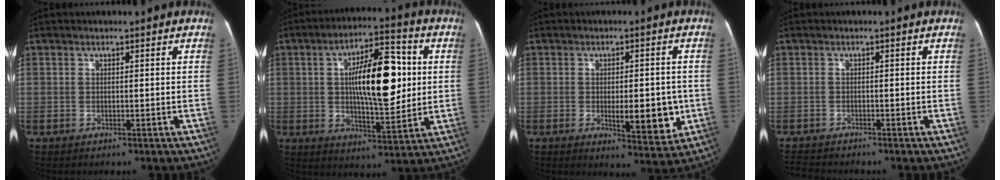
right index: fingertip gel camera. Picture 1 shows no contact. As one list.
[{"total": 15.4, "force": [2.1, 4.9, 14.4], "torque": [-0.228, 0.021, 0.034]}, {"total": 8.1, "force": [-1.4, 2.6, 7.5], "torque": [-0.098, -0.010, -0.012]}, {"total": 3.0, "force": [-2.9, 0.1, 0.3], "torque": [-0.002, -0.015, -0.050]}]